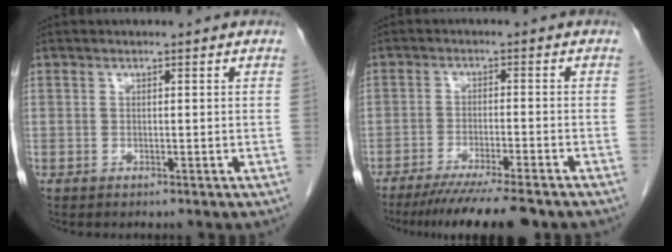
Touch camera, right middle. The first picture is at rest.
{"total": 11.0, "force": [-9.1, 0.0, 6.1], "torque": [-0.080, -0.026, -0.142]}